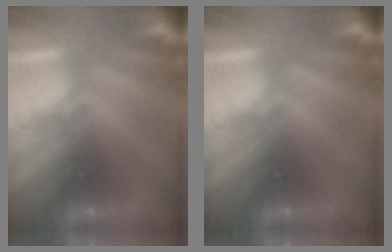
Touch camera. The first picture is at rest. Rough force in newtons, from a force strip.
{"total": 0.0}